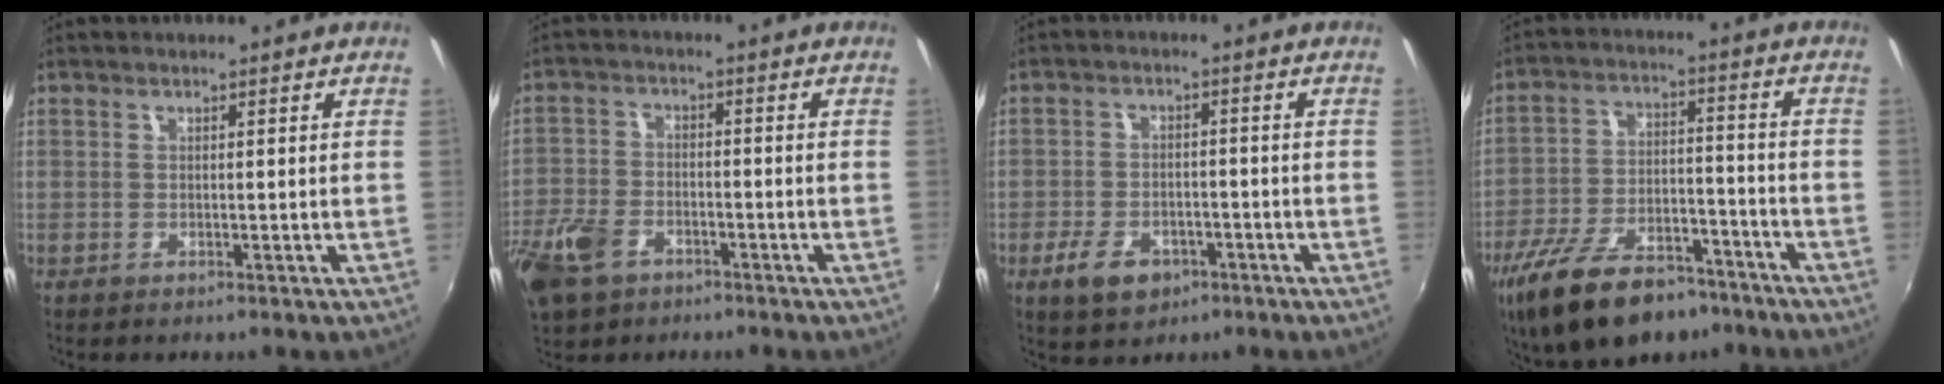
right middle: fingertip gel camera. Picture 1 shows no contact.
{"total": 10.3, "force": [-6.1, 6.2, 5.5], "torque": [-0.148, -0.008, -0.121]}
{"total": 7.5, "force": [-4.2, 4.7, 4.2], "torque": [-0.106, -0.003, -0.066]}
{"total": 19.5, "force": [-13.6, 8.7, 10.9], "torque": [-0.222, -0.021, -0.220]}